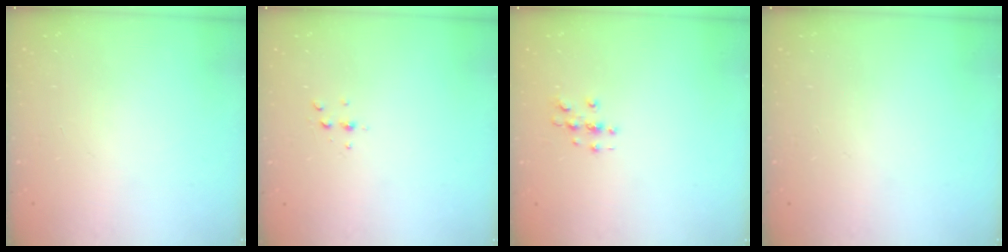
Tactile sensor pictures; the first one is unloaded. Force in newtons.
{"total": 3.7, "press": 3.6, "slide": 0.5}
{"total": 2.8, "press": 2.8, "slide": 0.2}
{"total": 0.0}